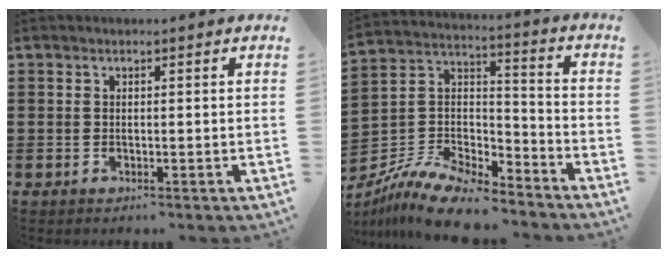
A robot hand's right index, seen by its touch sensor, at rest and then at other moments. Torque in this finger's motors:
{"motor_torque": [1.03, -1.11, -0.21, -0.21]}